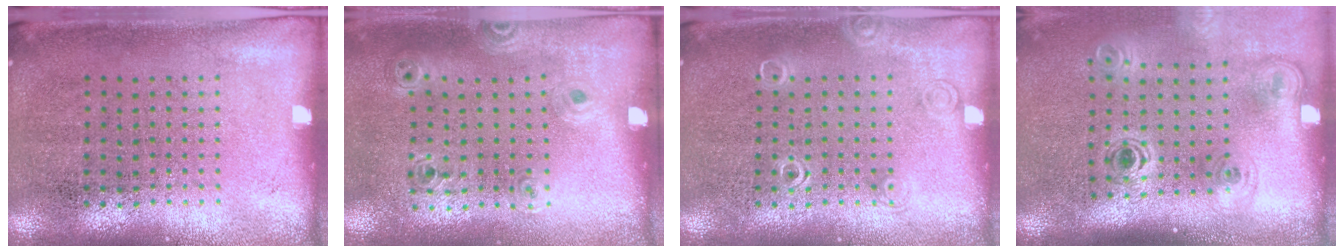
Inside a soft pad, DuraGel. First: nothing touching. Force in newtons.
{"total": 1.1, "press": 1.0, "slide": 0.5}
{"total": 1.0, "press": 1.0, "slide": 0.3}
{"total": 2.1, "press": 1.4, "slide": 1.5}